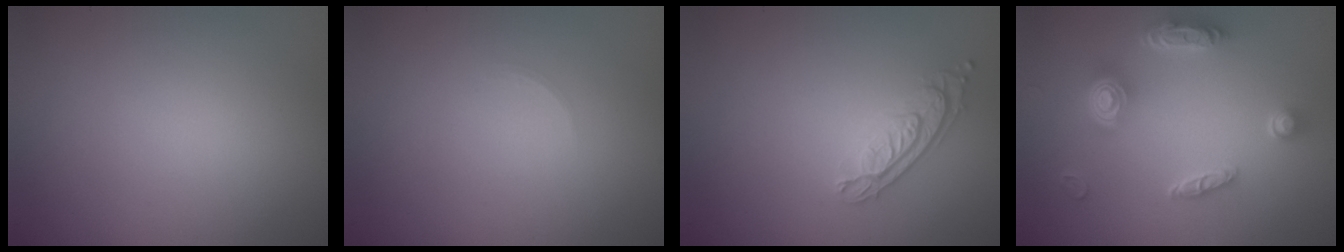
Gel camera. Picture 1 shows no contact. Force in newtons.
{"total": 0.6, "press": 0.6, "slide": 0.1}
{"total": 2.4, "press": 1.9, "slide": 1.4}
{"total": 4.7, "press": 3.7, "slide": 2.8}